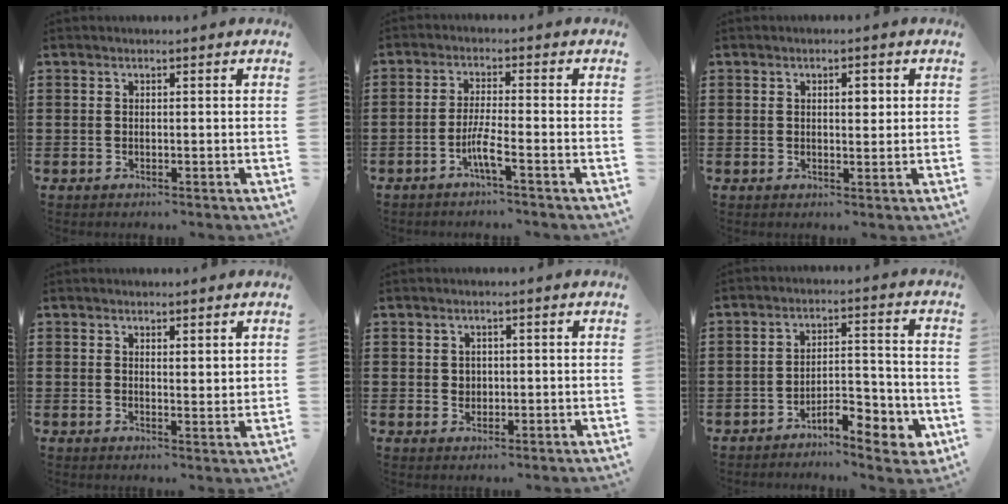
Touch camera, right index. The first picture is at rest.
{"total": 4.2, "force": [-2.3, 0.1, 3.5], "torque": [-0.075, -0.009, -0.046]}
{"total": 2.4, "force": [0.5, 0.9, 2.1], "torque": [-0.033, 0.004, 0.005]}
{"total": 1.7, "force": [1.6, 0.4, 0.3], "torque": [-0.010, 0.005, 0.031]}
{"total": 1.5, "force": [0.5, 1.3, 0.4], "torque": [-0.012, 0.007, 0.009]}
{"total": 6.5, "force": [-4.9, 2.2, 3.7], "torque": [-0.058, 0.012, -0.087]}